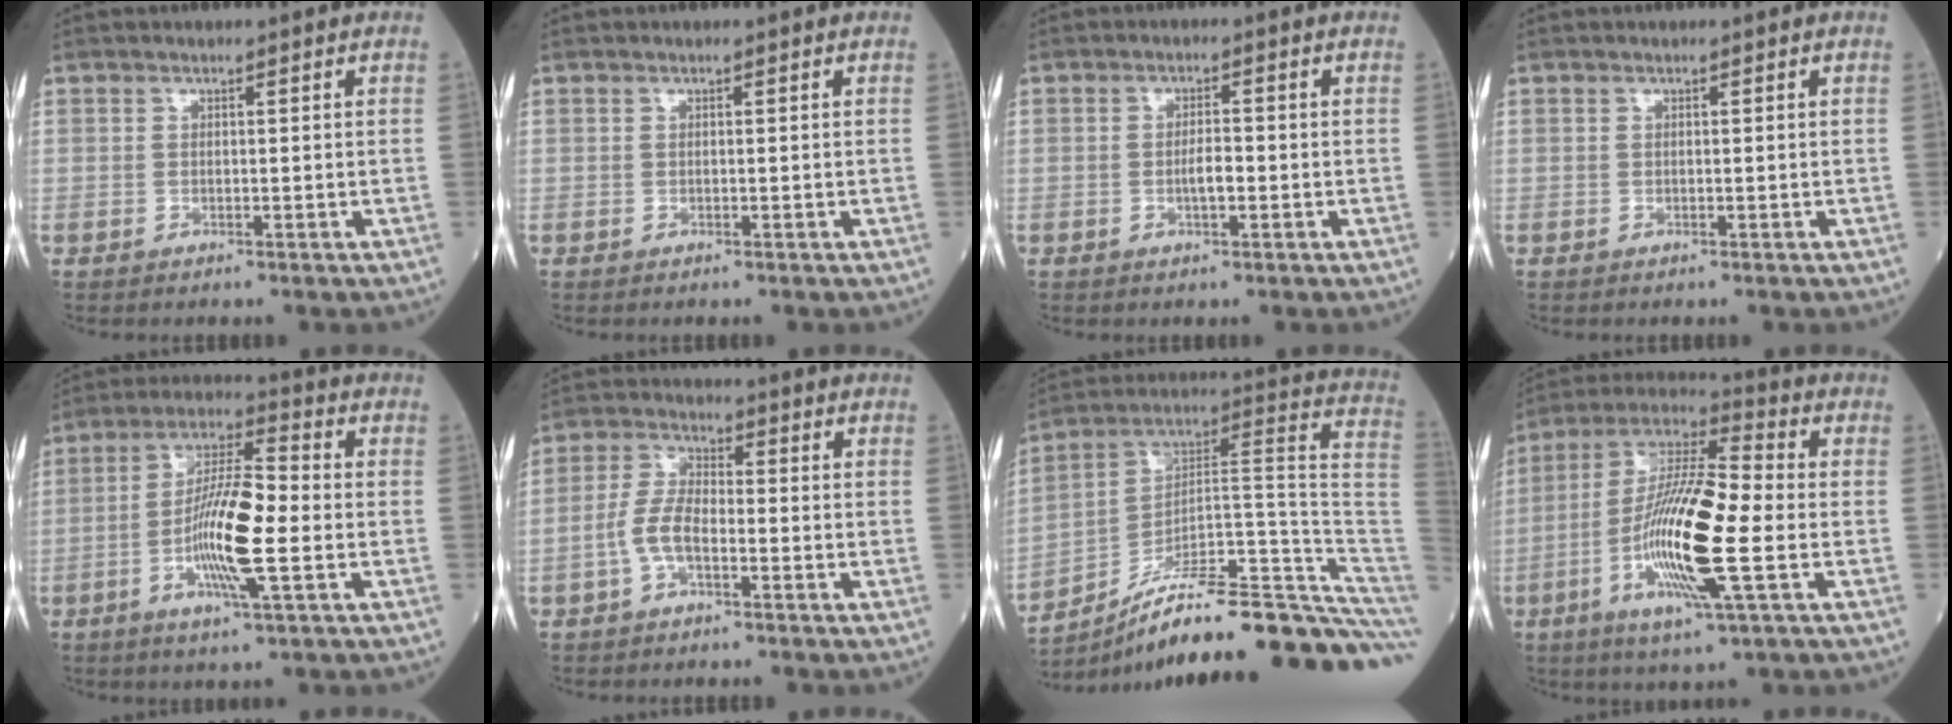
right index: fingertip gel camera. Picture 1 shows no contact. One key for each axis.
{"total": 0.0}
{"total": 2.4, "fx": -0.5, "fy": 0.6, "fz": 2.3, "tx": -0.043, "ty": 0.003, "tz": -0.007}
{"total": 0.0}
{"total": 11.4, "fx": -2.6, "fy": 1.1, "fz": 11.1, "tx": -0.211, "ty": 0.000, "tz": -0.052}
{"total": 5.5, "fx": -1.9, "fy": 2.3, "fz": 4.7, "tx": -0.104, "ty": 0.009, "tz": -0.040}
{"total": 26.4, "fx": -21.1, "fy": 1.0, "fz": 15.8, "tx": -0.126, "ty": 0.049, "tz": -0.314}
{"total": 17.0, "fx": -3.6, "fy": 1.8, "fz": 16.5, "tx": -0.330, "ty": -0.007, "tz": -0.070}